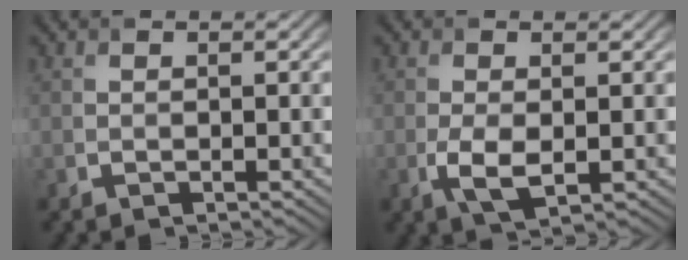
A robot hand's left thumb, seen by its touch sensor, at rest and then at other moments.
{"total": 3.5, "force": [-0.7, 1.6, 3.1], "torque": [-0.074, -0.009, -0.012]}